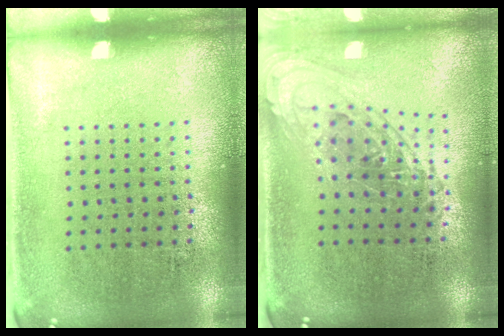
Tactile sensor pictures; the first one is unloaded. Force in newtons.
{"total": 1.1, "press": 1.0, "slide": 0.4}